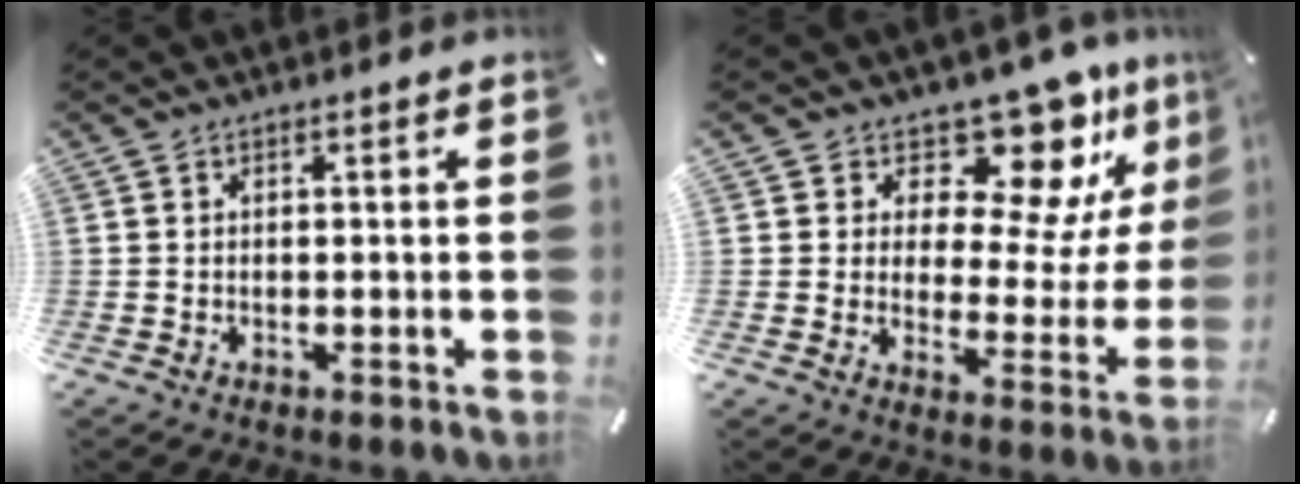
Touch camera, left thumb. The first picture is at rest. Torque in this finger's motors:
{"motor_torque": [1.08, -0.16, 0.33, 0.04, 0.00]}